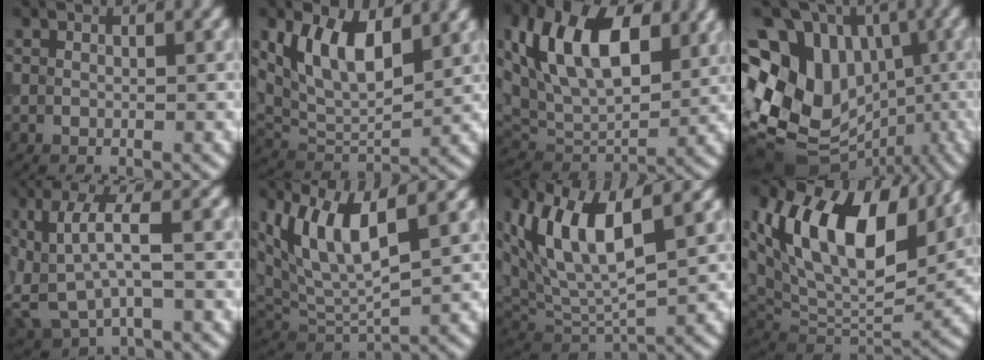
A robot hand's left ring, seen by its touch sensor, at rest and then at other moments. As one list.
[{"total": 7.1, "force": [3.1, 3.6, 5.2], "torque": [-0.099, -0.007, 0.059]}, {"total": 11.3, "force": [4.0, 6.7, 8.2], "torque": [-0.153, 0.004, 0.069]}, {"total": 17.4, "force": [-2.6, 14.5, 9.2], "torque": [-0.180, 0.025, -0.044]}, {"total": 5.3, "force": [0.2, 2.4, 4.7], "torque": [-0.103, -0.007, 0.005]}, {"total": 7.4, "force": [3.6, 2.4, 6.0], "torque": [-0.130, -0.008, 0.069]}, {"total": 9.7, "force": [4.1, 3.4, 8.0], "torque": [-0.170, 0.003, 0.077]}, {"total": 14.8, "force": [6.1, 7.7, 11.0], "torque": [-0.203, 0.017, 0.106]}]